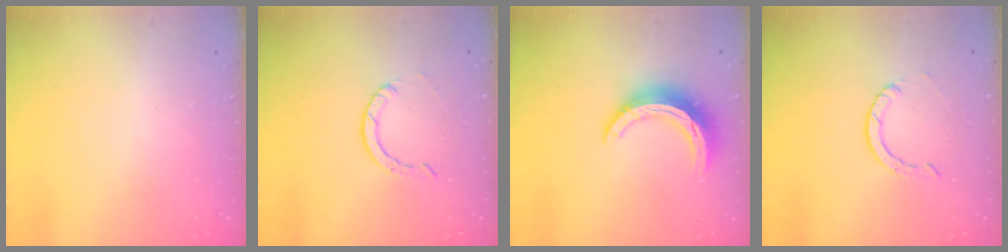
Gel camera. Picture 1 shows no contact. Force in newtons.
{"total": 0.9, "press": 0.9, "slide": 0.1}
{"total": 11.2, "press": 11.2, "slide": 0.7}
{"total": 0.9, "press": 0.9, "slide": 0.1}